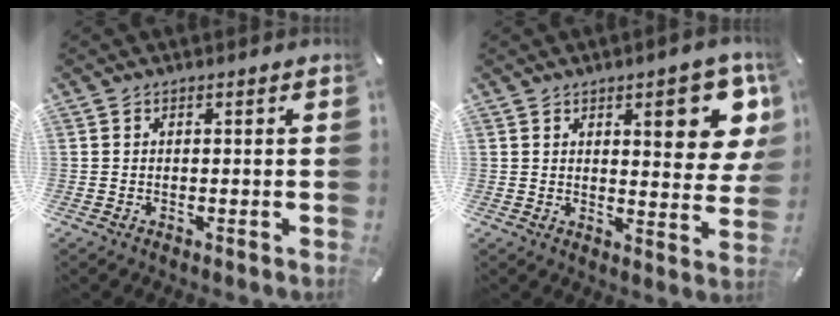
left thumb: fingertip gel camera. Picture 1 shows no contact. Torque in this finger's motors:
{"motor_torque": [2.56, 2.13, 0.52, -0.59, 0.13]}